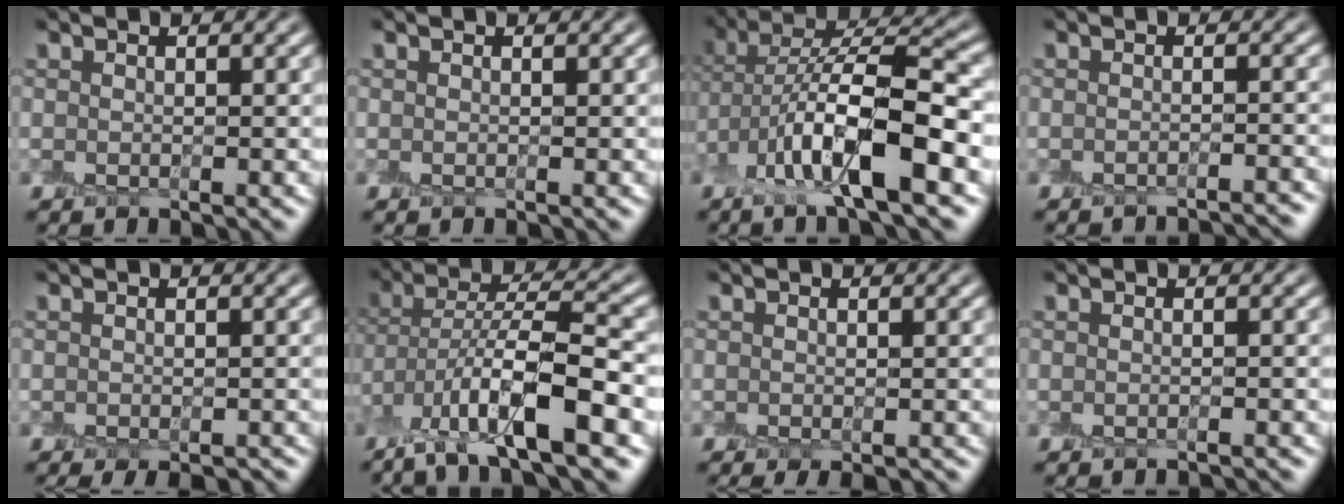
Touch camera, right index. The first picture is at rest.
{"total": 0.0}
{"total": 9.7, "force": [-3.8, 2.9, 8.5], "torque": [-0.158, 0.007, -0.075]}
{"total": 2.6, "force": [-2.6, 0.0, 0.5], "torque": [0.006, 0.003, -0.033]}
{"total": 2.1, "force": [-1.6, 0.6, 1.2], "torque": [-0.013, -0.009, -0.018]}
{"total": 9.3, "force": [-5.3, 2.0, 7.3], "torque": [-0.137, 0.005, -0.102]}
{"total": 1.5, "force": [-1.2, 0.4, 0.9], "torque": [-0.010, -0.009, -0.014]}
{"total": 1.4, "force": [-1.4, -0.2, 0.1], "torque": [0.004, -0.006, -0.021]}